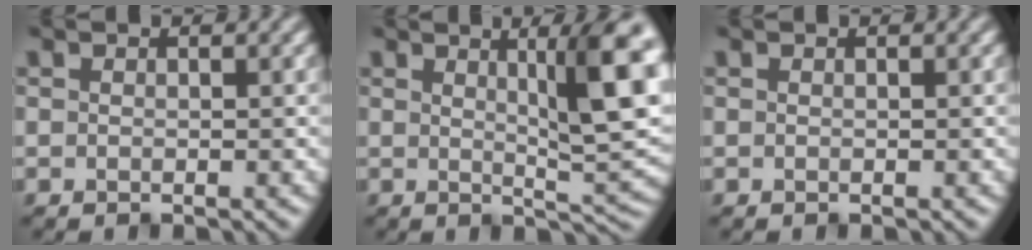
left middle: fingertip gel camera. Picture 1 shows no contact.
{"total": 10.0, "force": [3.4, 2.4, 9.1], "torque": [-0.096, 0.011, 0.047]}
{"total": 0.0}